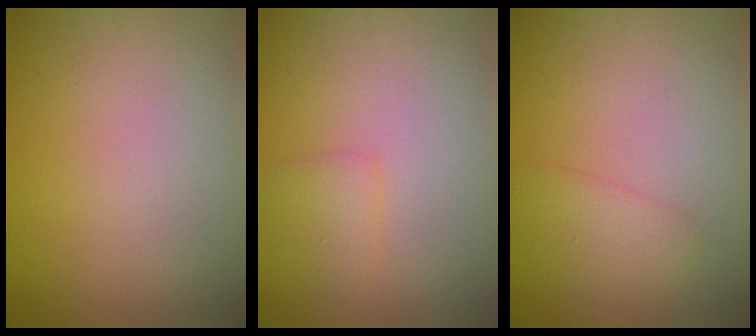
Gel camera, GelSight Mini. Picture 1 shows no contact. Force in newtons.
{"total": 1.4, "press": 1.4, "slide": 0.1}
{"total": 2.2, "press": 2.2, "slide": 0.1}